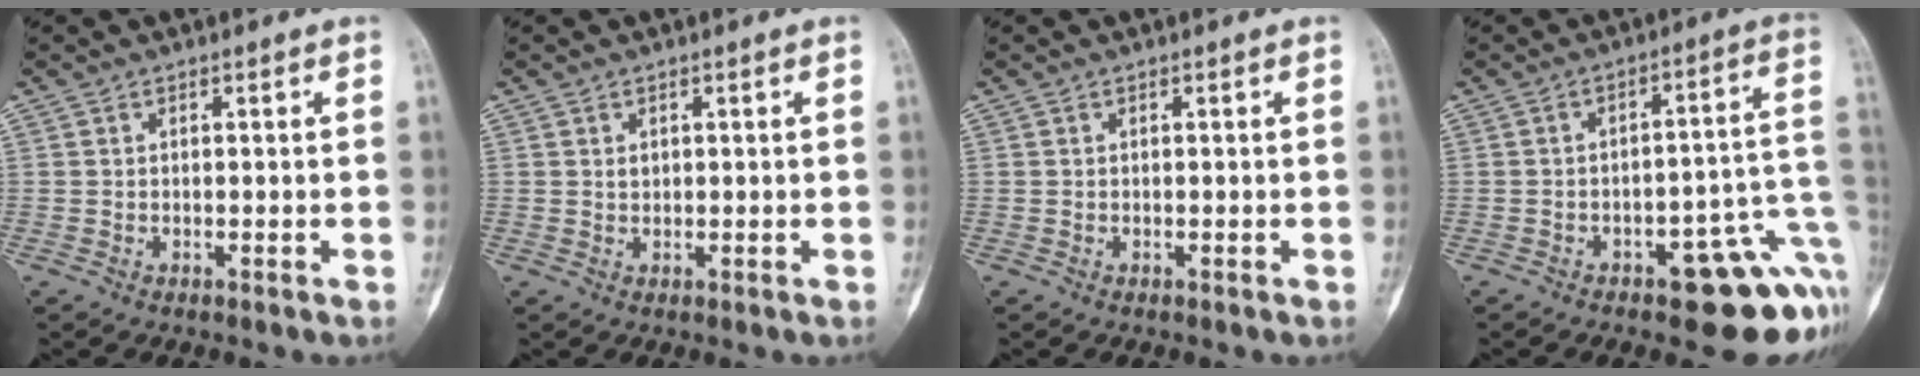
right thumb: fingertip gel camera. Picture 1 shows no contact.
{"total": 1.0, "force": [0.4, 0.8, 0.5], "torque": [-0.003, 0.000, 0.007]}
{"total": 0.0}
{"total": 15.9, "force": [-6.4, 6.4, 13.1], "torque": [-0.085, 0.057, -0.069]}